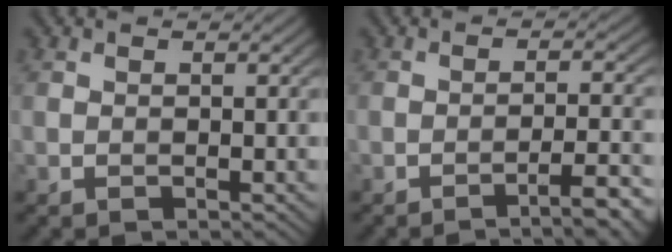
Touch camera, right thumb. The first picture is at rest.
{"total": 5.8, "force": [-3.7, 0.7, 4.4], "torque": [-0.058, 0.017, -0.063]}